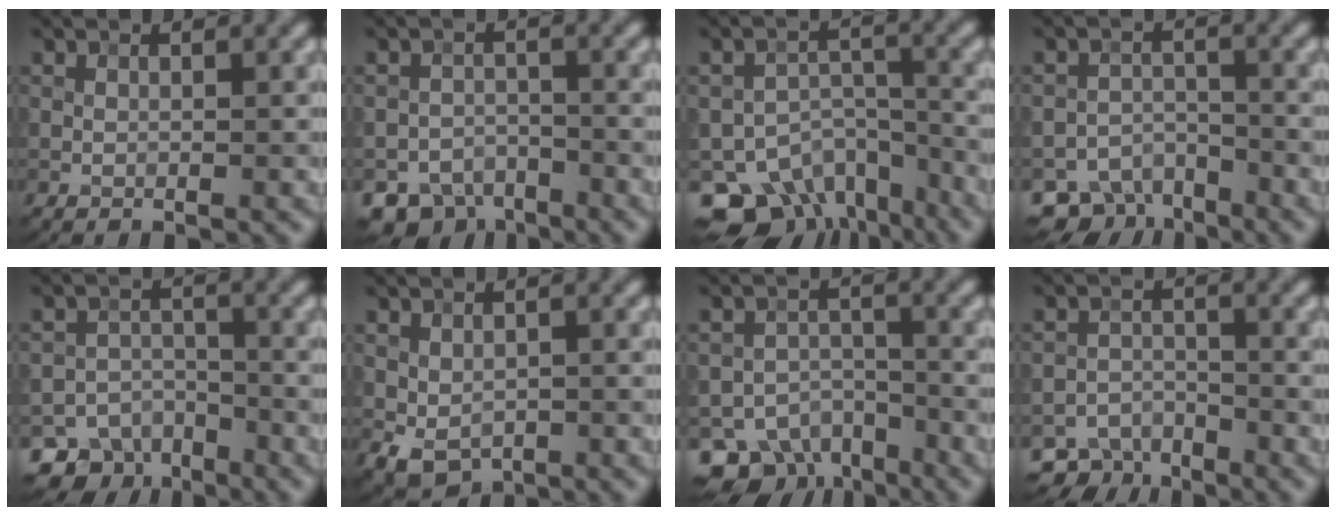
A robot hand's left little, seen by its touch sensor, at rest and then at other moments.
{"total": 5.2, "force": [-4.1, 2.9, 1.2], "torque": [-0.006, -0.008, -0.066]}
{"total": 12.1, "force": [-9.2, 6.9, 3.9], "torque": [-0.066, -0.007, -0.122]}
{"total": 5.6, "force": [-4.3, 3.2, 1.6], "torque": [-0.006, -0.008, -0.071]}
{"total": 6.6, "force": [-4.9, 4.2, 1.5], "torque": [0.001, -0.003, -0.076]}
{"total": 2.5, "force": [0.0, 2.0, 1.4], "torque": [-0.027, -0.008, 0.008]}
{"total": 8.0, "force": [-5.9, 4.6, 2.8], "torque": [-0.034, -0.008, -0.093]}
{"total": 3.9, "force": [-3.1, 2.2, 0.6], "torque": [0.002, 0.001, -0.051]}